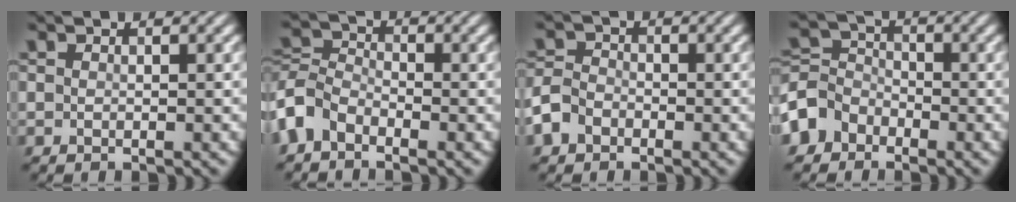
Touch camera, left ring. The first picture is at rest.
{"total": 3.8, "force": [-2.3, 2.3, 2.0], "torque": [-0.043, 0.007, -0.061]}
{"total": 2.7, "force": [-1.5, 2.0, 1.2], "torque": [-0.026, 0.004, -0.041]}
{"total": 3.8, "force": [-2.3, 2.8, 0.8], "torque": [-0.014, 0.009, -0.059]}